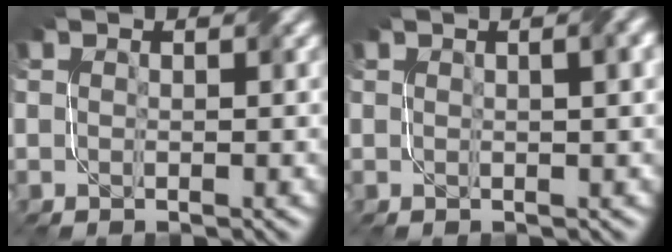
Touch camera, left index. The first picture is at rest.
{"total": 3.5, "force": [1.3, 1.3, 3.0], "torque": [-0.026, 0.011, 0.009]}